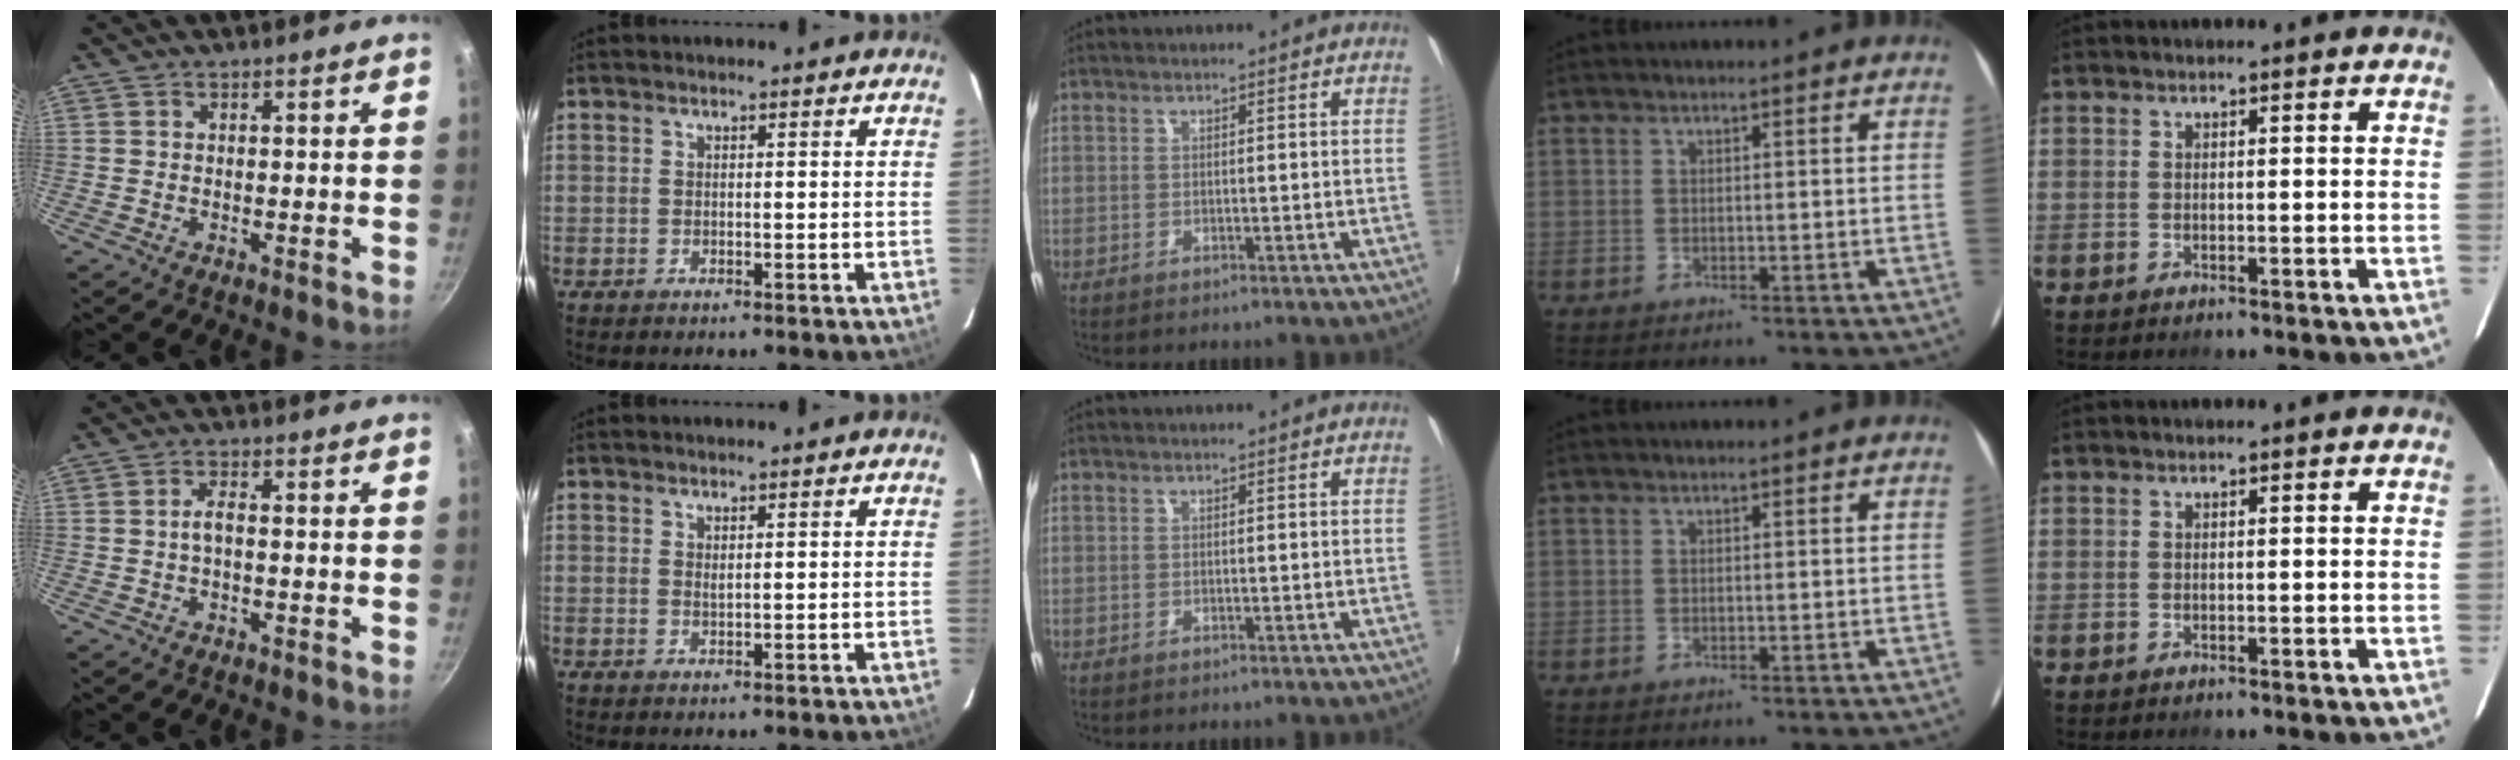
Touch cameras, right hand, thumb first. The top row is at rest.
{"thumb": {"total": 2.2, "force": [-0.4, 0.8, 2.0], "torque": [-0.043, 0.013, -0.010]}, "index": {"total": 0.7, "force": [0.5, 0.1, 0.5], "torque": [-0.009, 0.001, 0.010]}}